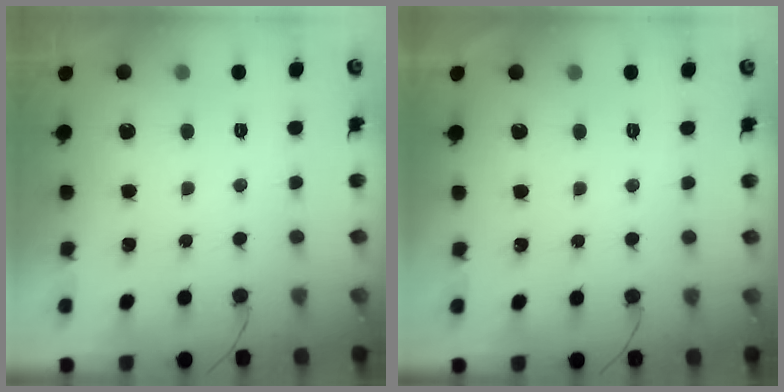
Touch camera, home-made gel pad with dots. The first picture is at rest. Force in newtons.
{"total": 1.1, "press": 1.1, "slide": 0.1}